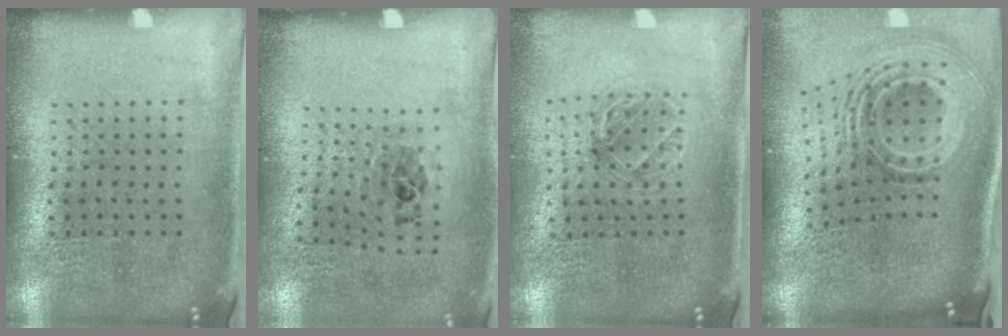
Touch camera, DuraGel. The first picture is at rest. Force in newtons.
{"total": 1.1, "press": 0.7, "slide": 0.8}
{"total": 1.1, "press": 1.1, "slide": 0.2}
{"total": 2.5, "press": 1.6, "slide": 1.9}